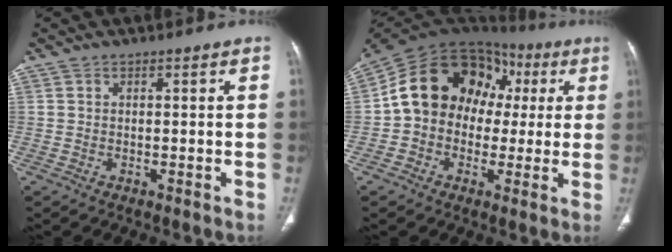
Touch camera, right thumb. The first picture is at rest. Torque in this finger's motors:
{"motor_torque": [2.33, 2.67, 1.43, -0.76, 0.16]}